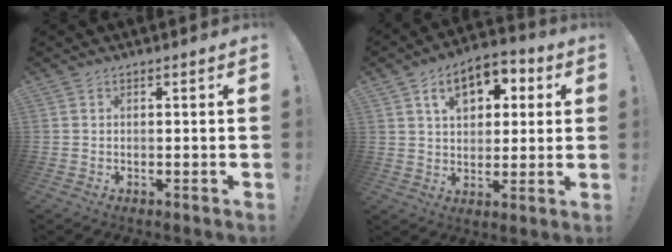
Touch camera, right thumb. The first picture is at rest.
{"total": 12.4, "force": [5.1, 8.4, 7.6], "torque": [-0.107, -0.013, 0.092]}